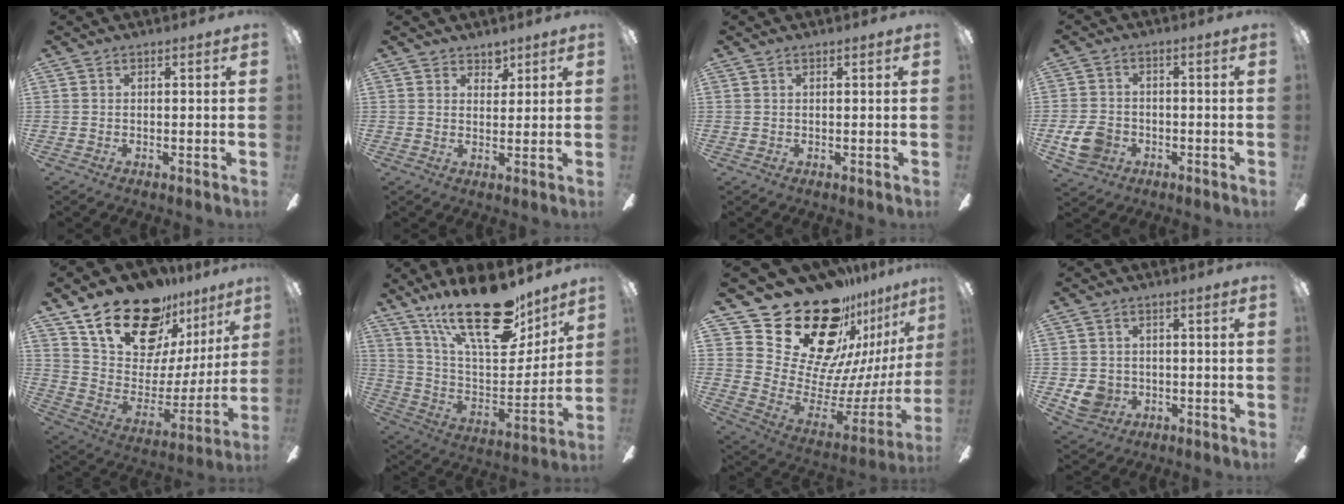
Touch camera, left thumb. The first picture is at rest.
{"total": 3.3, "force": [2.8, 1.7, 0.5], "torque": [0.001, -0.013, 0.050]}
{"total": 0.5, "force": [0.2, 0.2, 0.4], "torque": [-0.008, 0.004, 0.003]}
{"total": 7.5, "force": [-2.7, 5.8, 3.9], "torque": [-0.094, 0.012, -0.054]}
{"total": 22.8, "force": [16.1, 11.5, 11.2], "torque": [-0.195, -0.100, 0.294]}
{"total": 26.5, "force": [17.4, 10.8, 16.8], "torque": [-0.266, -0.103, 0.297]}
{"total": 29.3, "force": [18.9, 15.7, 16.0], "torque": [-0.258, -0.159, 0.385]}
{"total": 5.6, "force": [-0.9, 5.2, 2.0], "torque": [-0.053, 0.008, -0.015]}